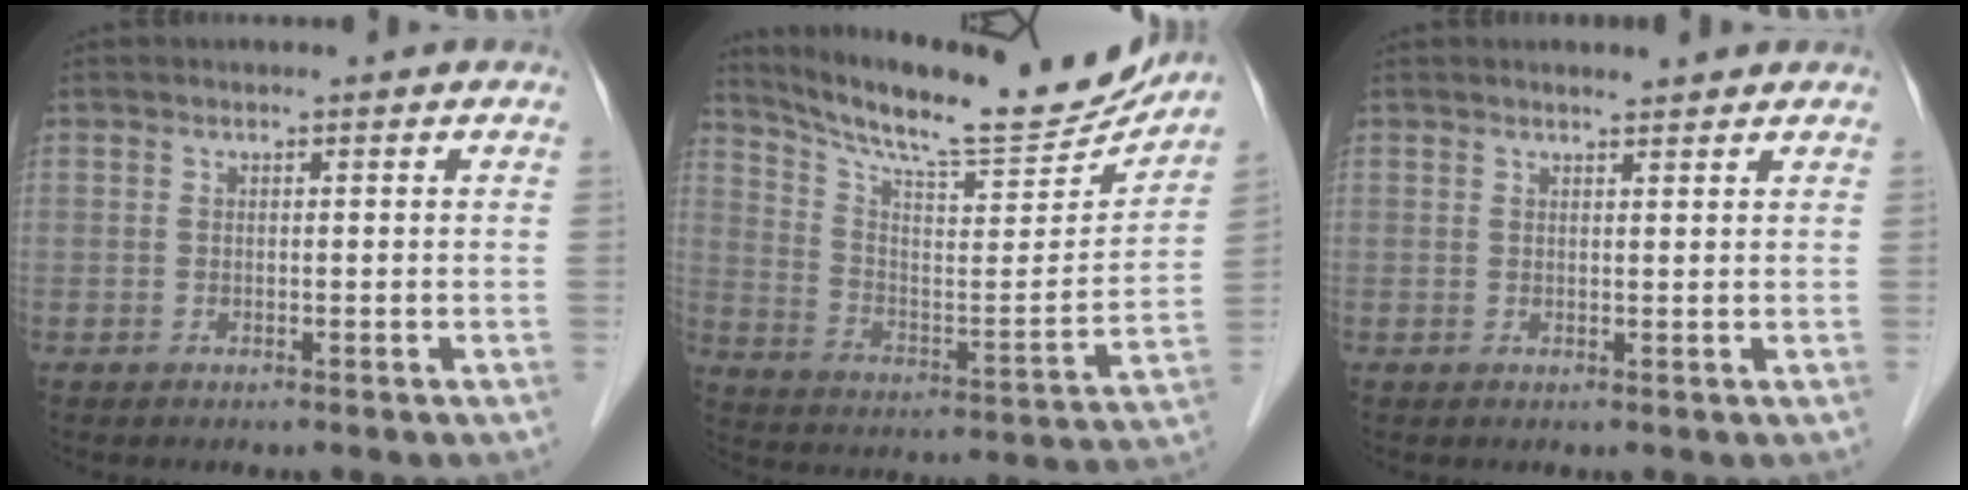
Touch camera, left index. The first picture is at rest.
{"total": 21.1, "force": [19.5, 2.1, 7.9], "torque": [-0.141, -0.042, 0.291]}
{"total": 2.0, "force": [1.8, 0.2, 0.8], "torque": [-0.015, 0.006, 0.029]}